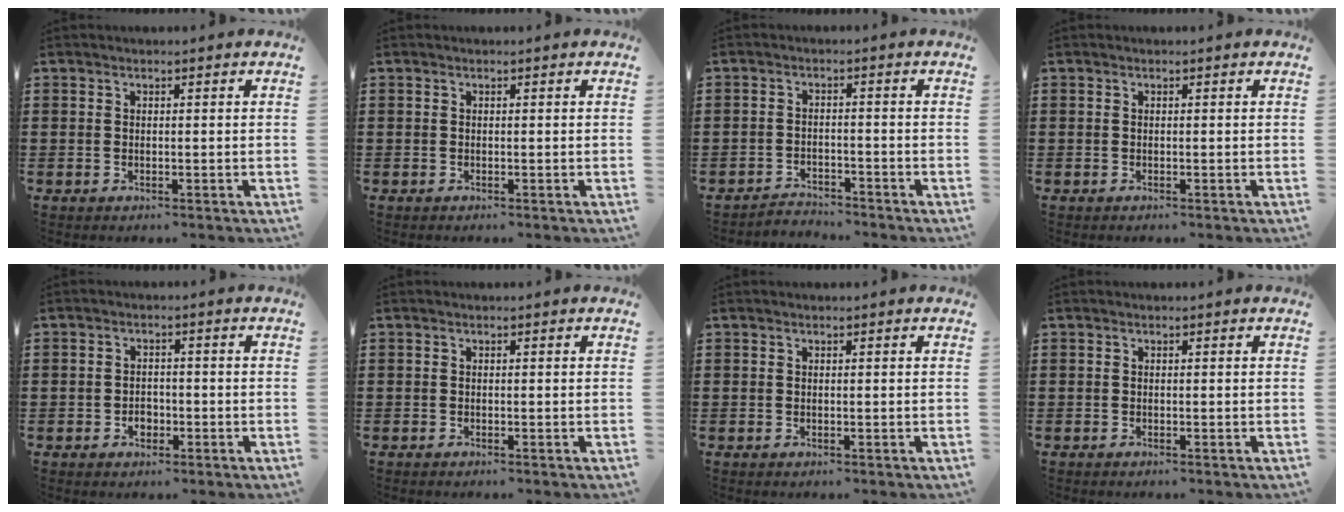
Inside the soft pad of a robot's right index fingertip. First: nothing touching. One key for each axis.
{"total": 0.0}
{"total": 2.8, "fx": -2.8, "fy": 0.4, "fz": -0.2, "tx": -0.005, "ty": 0.001, "tz": -0.062}
{"total": 0.0}
{"total": 2.1, "fx": -0.9, "fy": 1.7, "fz": 0.9, "tx": -0.020, "ty": 0.001, "tz": -0.019}
{"total": 0.0}
{"total": 0.0}
{"total": 0.0}